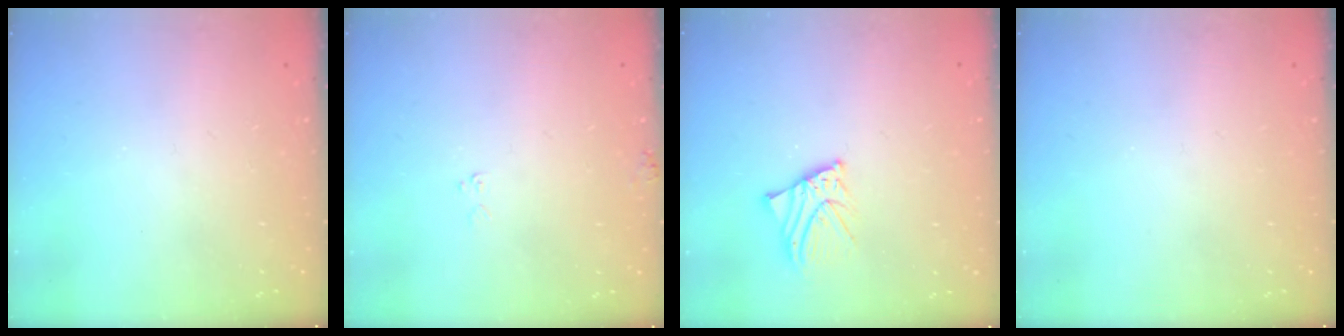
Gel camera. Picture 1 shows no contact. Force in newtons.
{"total": 5.2, "press": 5.2, "slide": 0.3}
{"total": 3.8, "press": 3.8, "slide": 0.3}
{"total": 0.0}